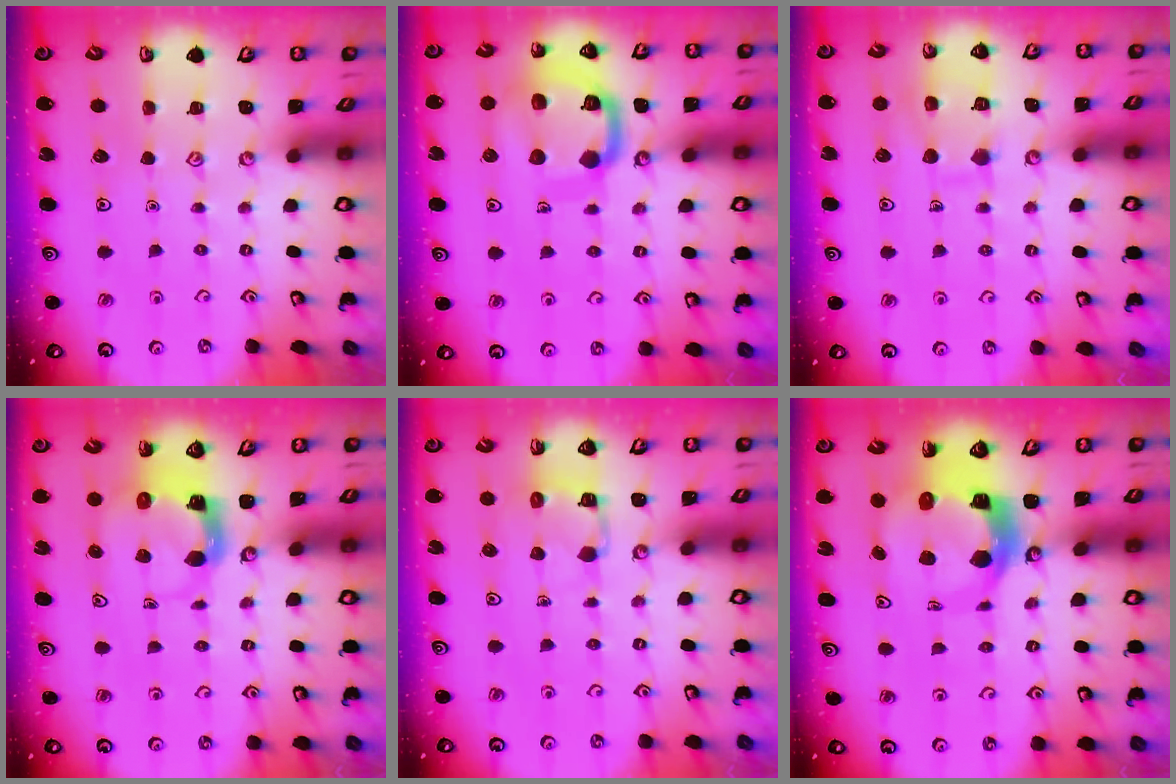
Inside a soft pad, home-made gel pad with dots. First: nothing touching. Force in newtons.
{"total": 14.9, "press": 14.8, "slide": 1.5}
{"total": 10.6, "press": 10.6, "slide": 0.9}
{"total": 3.9, "press": 3.8, "slide": 0.6}
{"total": 4.3, "press": 4.3, "slide": 0.3}
{"total": 9.2, "press": 9.1, "slide": 1.2}